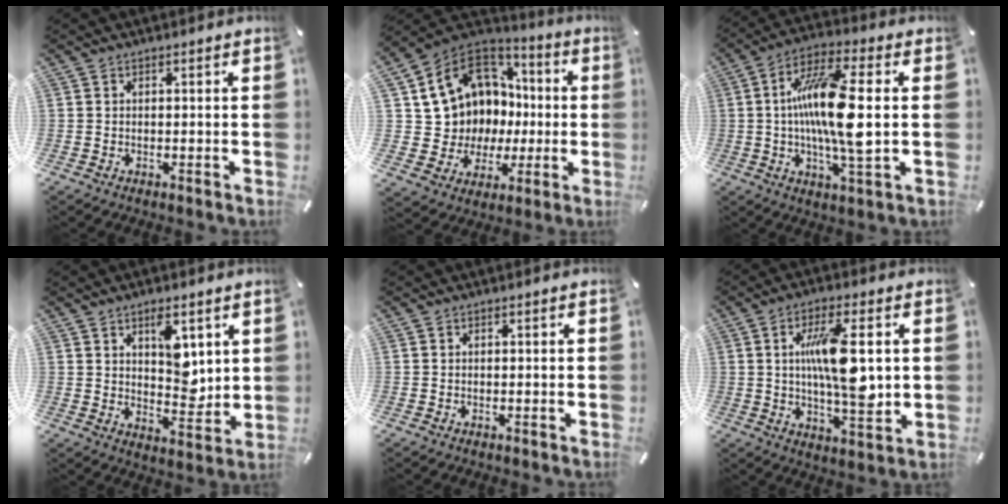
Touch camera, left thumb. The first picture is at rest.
{"total": 12.5, "force": [3.9, 11.6, 2.7], "torque": [-0.067, -0.043, 0.101]}
{"total": 16.3, "force": [0.3, 3.9, 15.8], "torque": [-0.314, -0.007, -0.005]}
{"total": 8.5, "force": [3.8, 5.0, 5.7], "torque": [-0.066, -0.026, 0.061]}
{"total": 0.0}
{"total": 13.7, "force": [2.0, 4.3, 12.8], "torque": [-0.236, -0.013, 0.024]}